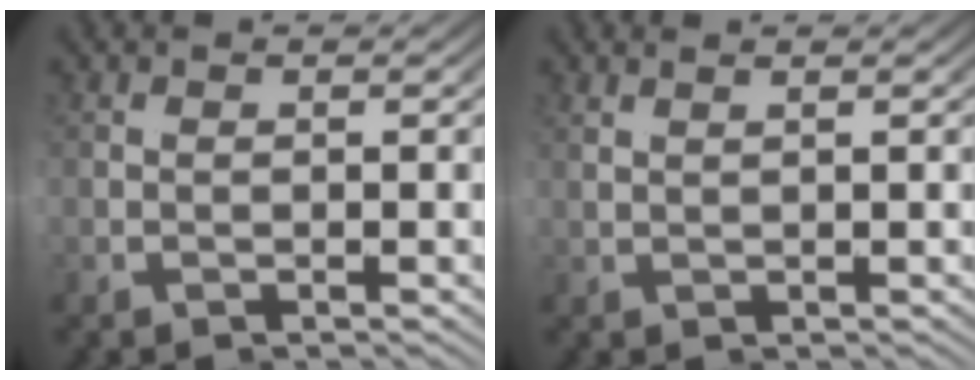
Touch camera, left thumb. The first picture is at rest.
{"total": 0.9, "force": [0.4, -0.7, 0.5], "torque": [0.009, 0.010, 0.008]}